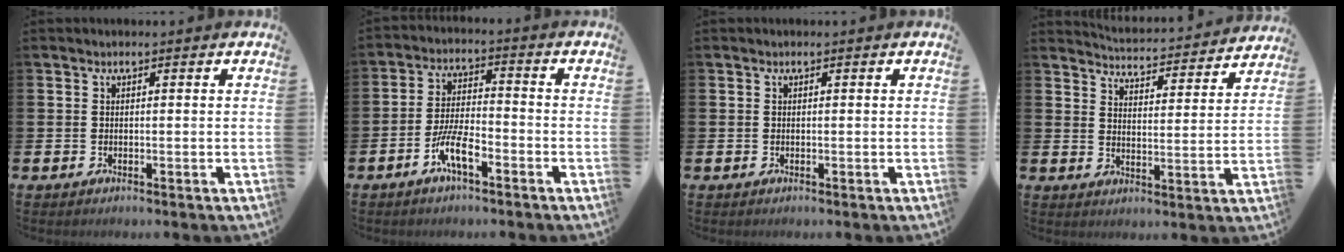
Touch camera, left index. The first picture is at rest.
{"total": 5.8, "force": [-3.0, 1.7, 4.7], "torque": [-0.104, 0.000, -0.060]}
{"total": 0.0}
{"total": 4.4, "force": [4.4, 0.2, 0.2], "torque": [-0.016, -0.042, 0.071]}